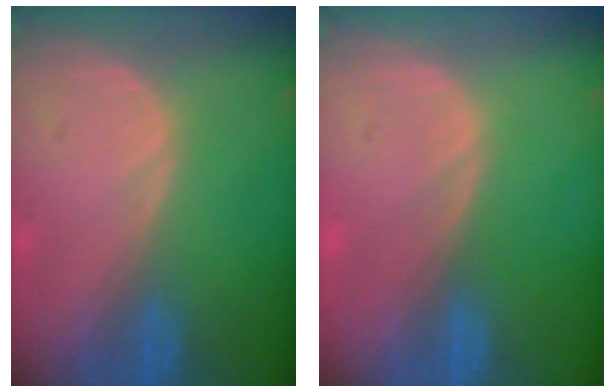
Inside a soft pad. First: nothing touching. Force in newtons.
{"total": 0.0}